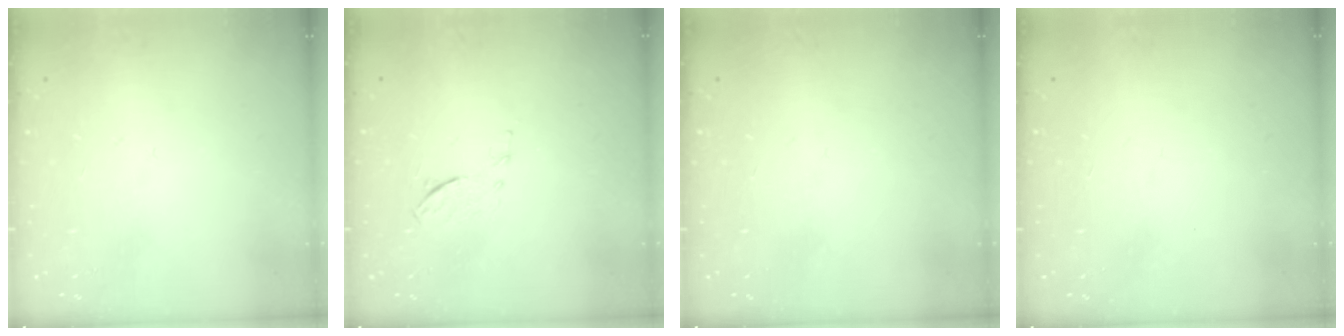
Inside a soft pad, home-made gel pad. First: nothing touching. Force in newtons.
{"total": 6.2, "press": 6.1, "slide": 1.0}
{"total": 0.0}
{"total": 1.6, "press": 1.5, "slide": 0.1}